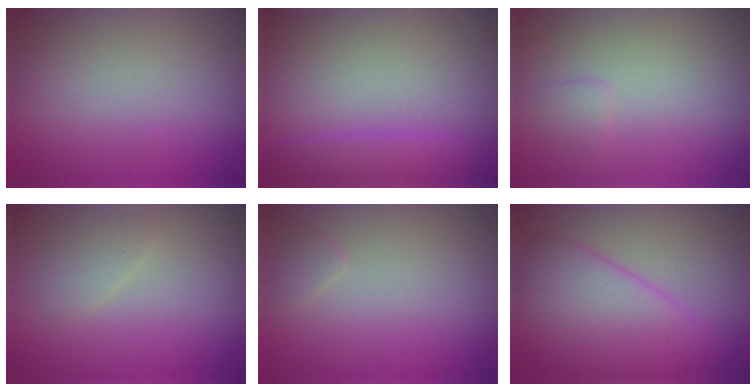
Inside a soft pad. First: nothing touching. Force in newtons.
{"total": 2.4, "press": 2.4, "slide": 0.2}
{"total": 0.9, "press": 0.9, "slide": 0.1}
{"total": 1.5, "press": 1.5, "slide": 0.1}
{"total": 0.8, "press": 0.8, "slide": 0.1}
{"total": 7.4, "press": 7.4, "slide": 0.4}